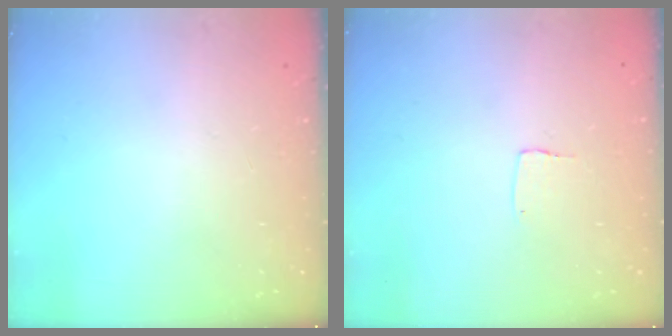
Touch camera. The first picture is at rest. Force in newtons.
{"total": 3.8, "press": 3.8, "slide": 0.1}